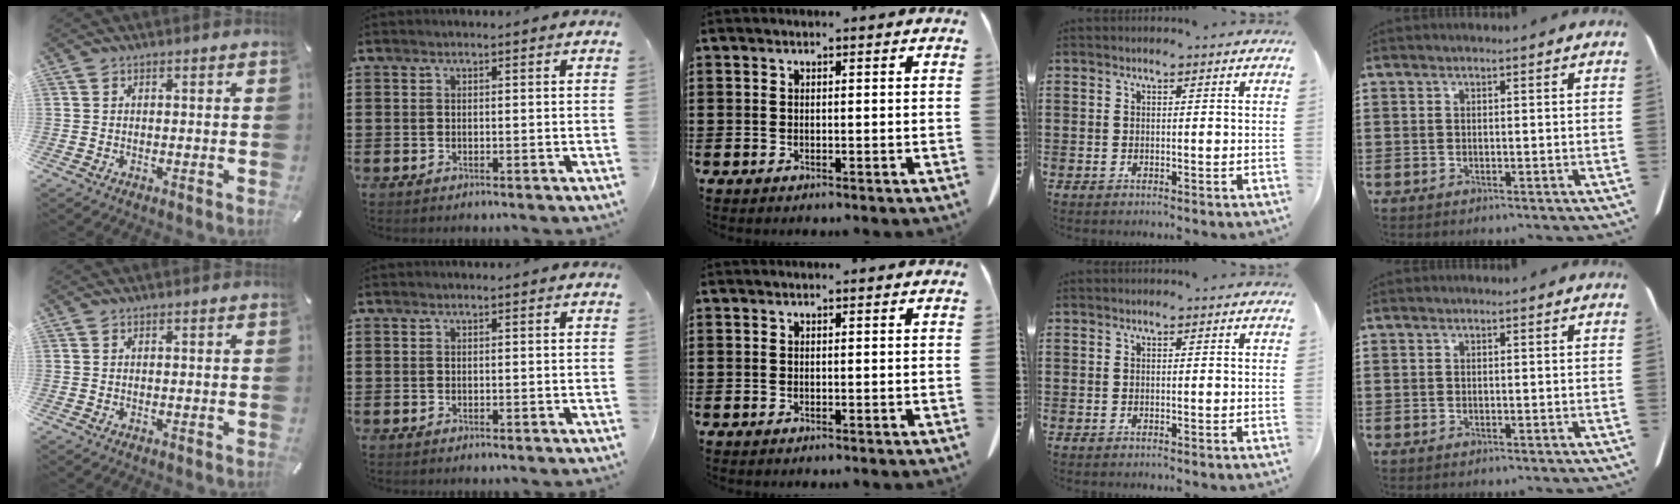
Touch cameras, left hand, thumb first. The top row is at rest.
{}